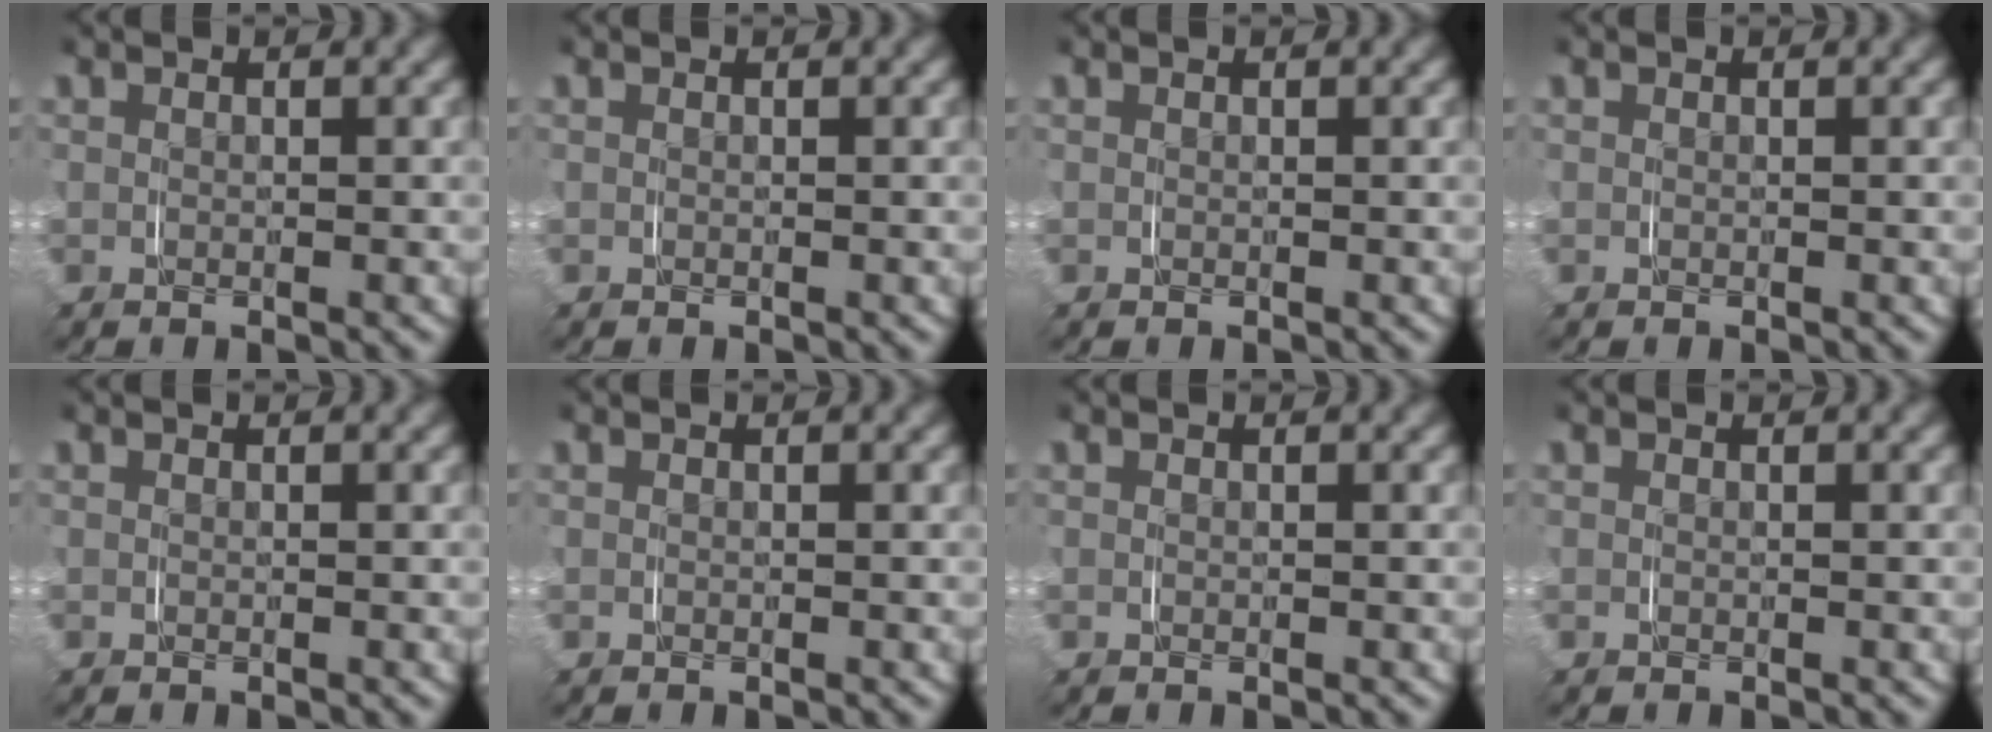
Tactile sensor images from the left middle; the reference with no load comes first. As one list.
[{"total": 0.0}, {"total": 0.0}, {"total": 0.0}, {"total": 0.0}, {"total": 0.0}, {"total": 0.0}, {"total": 0.0}]